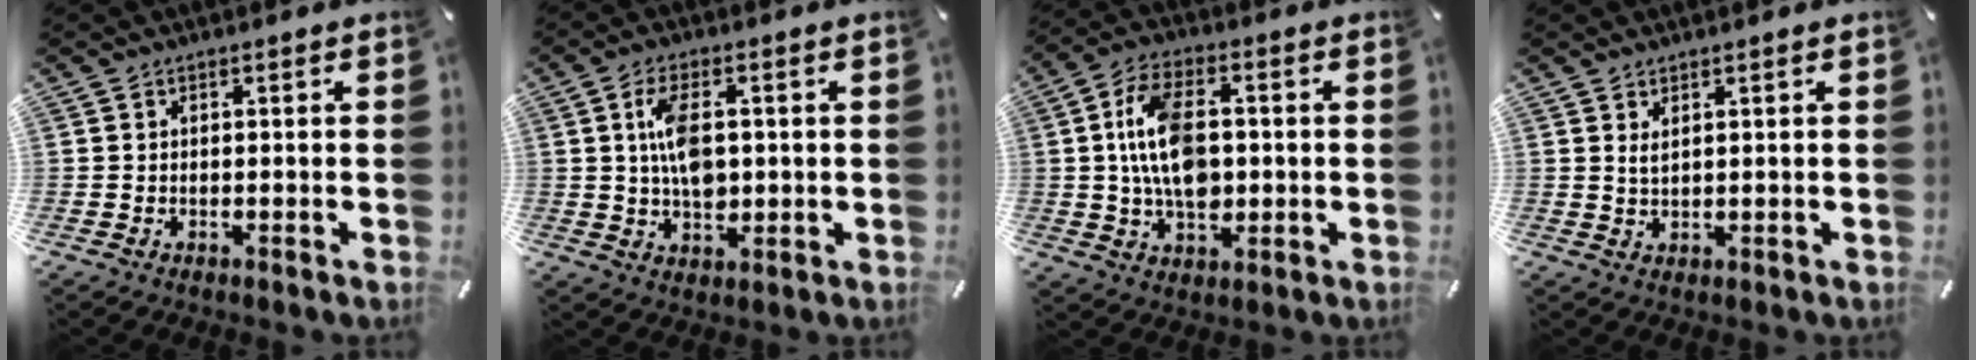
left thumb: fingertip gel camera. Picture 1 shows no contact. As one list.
[{"total": 8.0, "force": [0.8, 4.9, 6.3], "torque": [-0.112, 0.000, 0.008]}, {"total": 12.7, "force": [0.1, 8.1, 9.8], "torque": [-0.191, 0.008, 0.002]}, {"total": 1.8, "force": [1.1, 0.6, 1.3], "torque": [-0.028, -0.001, 0.020]}]